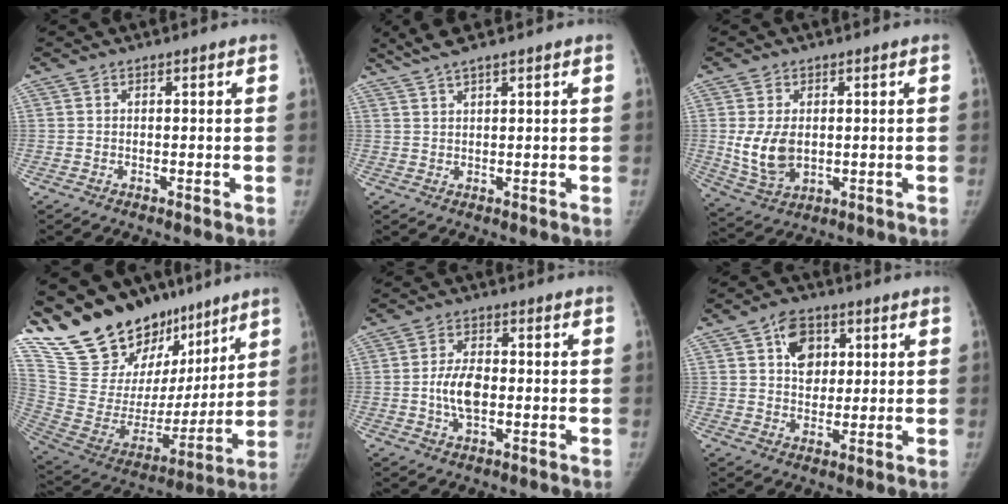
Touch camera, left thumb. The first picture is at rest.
{"total": 4.5, "force": [3.5, 0.3, 2.8], "torque": [-0.061, 0.009, 0.073]}
{"total": 8.5, "force": [0.2, 5.8, 6.2], "torque": [-0.105, -0.008, 0.017]}
{"total": 26.4, "force": [19.5, 13.6, 11.6], "torque": [-0.160, -0.068, 0.341]}
{"total": 6.4, "force": [-0.9, 3.6, 5.2], "torque": [-0.092, 0.008, -0.019]}
{"total": 7.9, "force": [2.8, 5.8, 4.6], "torque": [-0.040, -0.008, 0.044]}